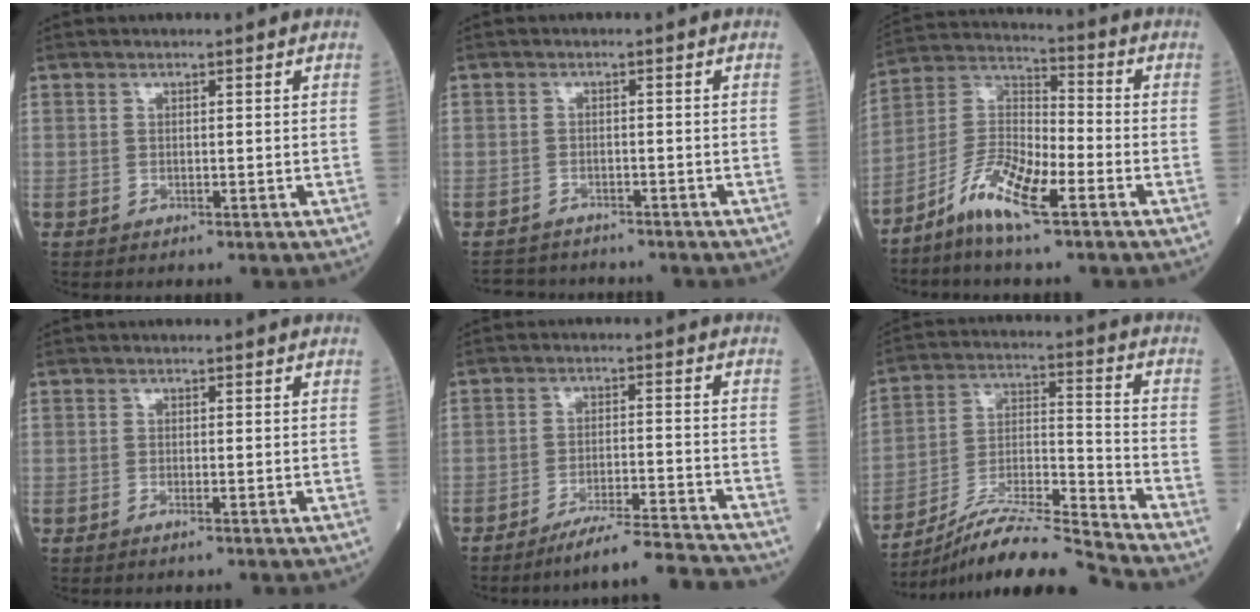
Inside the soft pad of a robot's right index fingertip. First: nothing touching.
{"total": 4.8, "force": [-4.5, 1.7, 0.1], "torque": [0.000, -0.002, -0.071]}
{"total": 9.8, "force": [-5.9, 1.9, 7.6], "torque": [-0.156, 0.003, -0.121]}
{"total": 0.7, "force": [-0.4, -0.1, 0.6], "torque": [-0.011, 0.000, -0.007]}
{"total": 10.5, "force": [-10.0, -1.4, 2.6], "torque": [-0.024, 0.003, -0.164]}
{"total": 14.7, "force": [-13.4, -1.3, 5.7], "torque": [-0.102, 0.012, -0.244]}